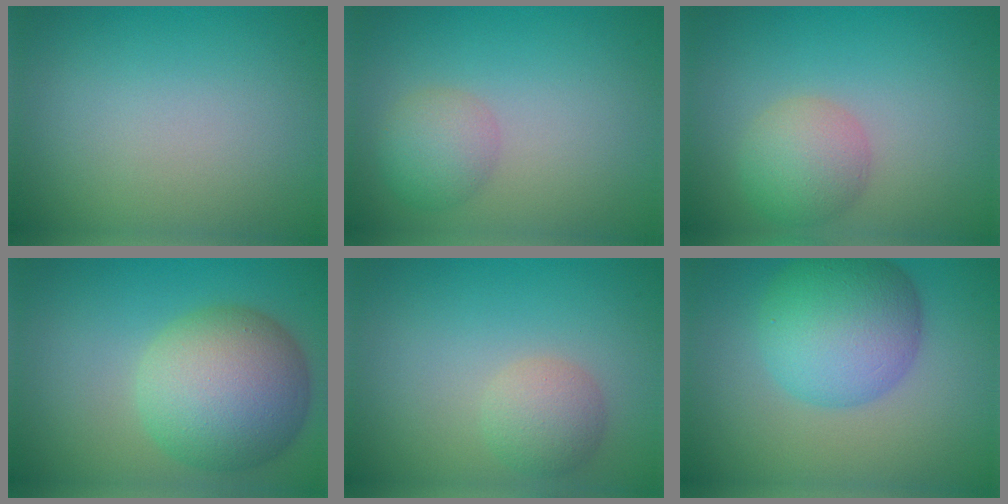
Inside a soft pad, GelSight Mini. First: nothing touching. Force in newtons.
{"total": 2.8, "press": 2.8, "slide": 0.1}
{"total": 3.7, "press": 3.7, "slide": 0.2}
{"total": 9.4, "press": 9.4, "slide": 0.4}
{"total": 2.7, "press": 2.7, "slide": 0.1}
{"total": 8.0, "press": 8.0, "slide": 0.2}